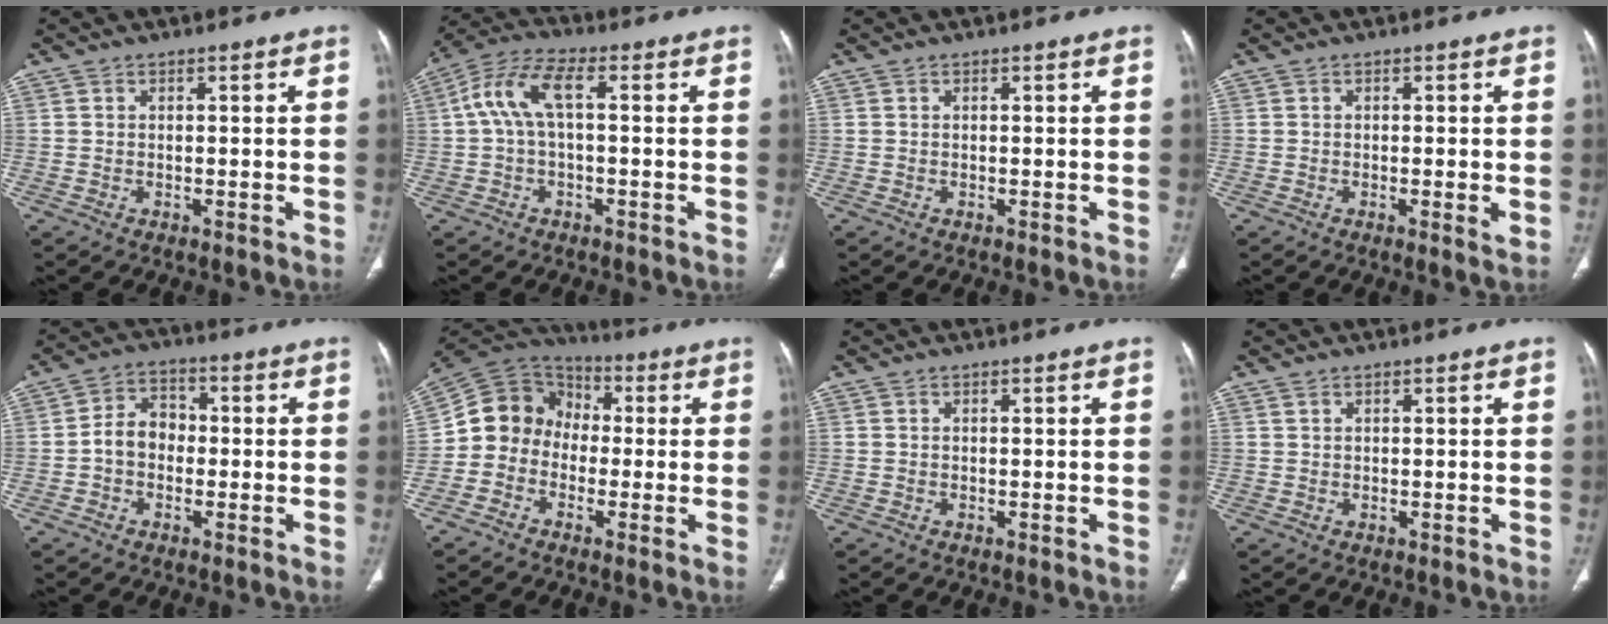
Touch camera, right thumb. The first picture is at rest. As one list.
[{"total": 8.0, "force": [0.7, 3.3, 7.3], "torque": [-0.165, 0.034, 0.009]}, {"total": 0.0}, {"total": 2.0, "force": [-0.3, 0.2, 1.9], "torque": [-0.037, -0.008, -0.007]}, {"total": 6.1, "force": [-1.0, 4.7, 3.7], "torque": [-0.045, 0.025, -0.030]}, {"total": 10.8, "force": [-1.4, 9.6, 4.8], "torque": [-0.071, 0.049, -0.043]}, {"total": 0.0}, {"total": 0.5, "force": [0.5, 0.2, 0.1], "torque": [0.002, 0.003, 0.011]}]